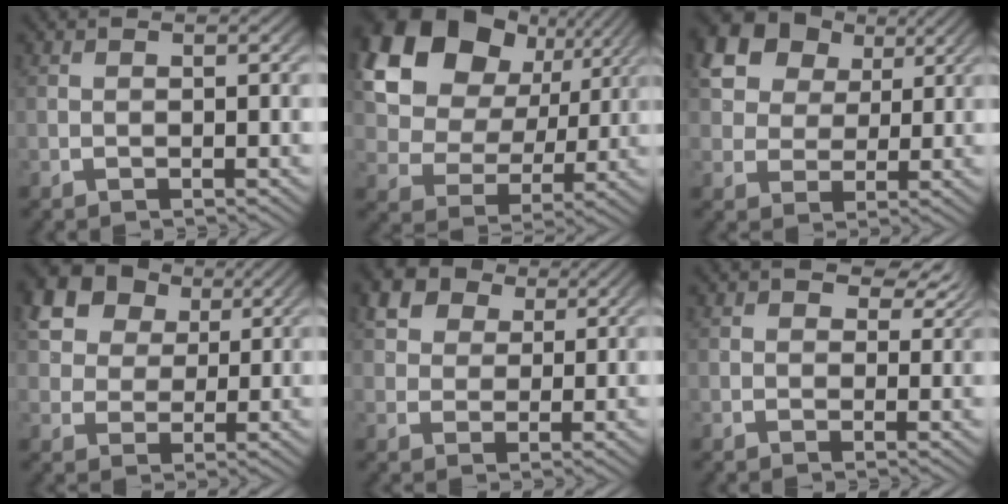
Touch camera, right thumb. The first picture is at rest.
{"total": 14.3, "force": [5.0, 9.8, 9.1], "torque": [-0.199, -0.007, 0.089]}
{"total": 11.7, "force": [5.0, 8.9, 5.6], "torque": [-0.126, 0.008, 0.079]}
{"total": 9.2, "force": [4.2, 7.1, 4.2], "torque": [-0.093, 0.001, 0.072]}
{"total": 6.4, "force": [3.4, 4.5, 2.9], "torque": [-0.062, -0.001, 0.058]}
{"total": 2.9, "force": [1.7, 1.6, 1.7], "torque": [-0.015, 0.005, 0.023]}